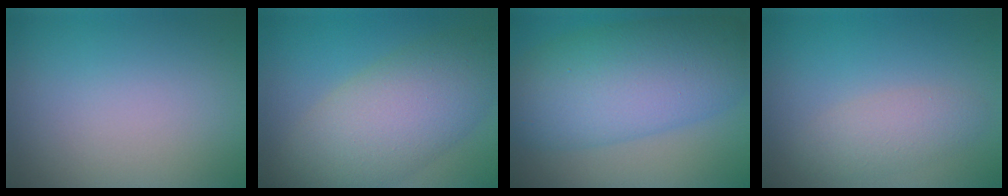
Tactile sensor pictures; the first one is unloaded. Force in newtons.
{"total": 8.8, "press": 8.8, "slide": 0.5}
{"total": 10.4, "press": 10.4, "slide": 0.4}
{"total": 2.4, "press": 2.4, "slide": 0.1}